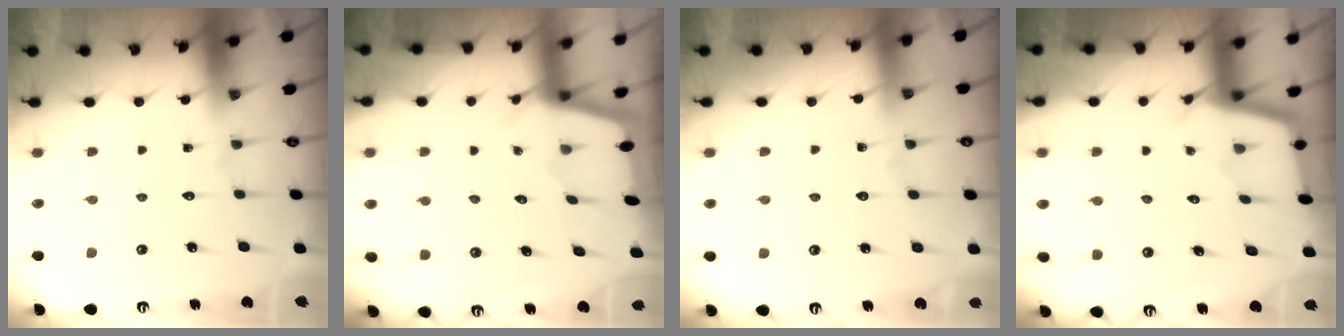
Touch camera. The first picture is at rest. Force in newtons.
{"total": 1.9, "press": 1.9, "slide": 0.1}
{"total": 2.2, "press": 2.2, "slide": 0.3}
{"total": 2.3, "press": 2.3, "slide": 0.2}